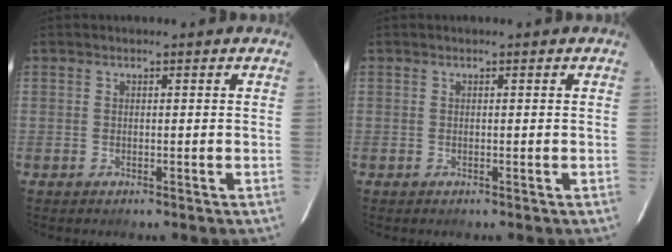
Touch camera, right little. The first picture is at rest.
{"total": 0.0}